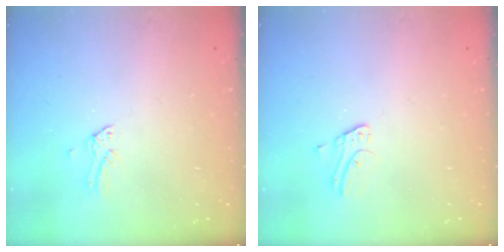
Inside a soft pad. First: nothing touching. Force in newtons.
{"total": 2.7, "press": 2.7, "slide": 0.2}